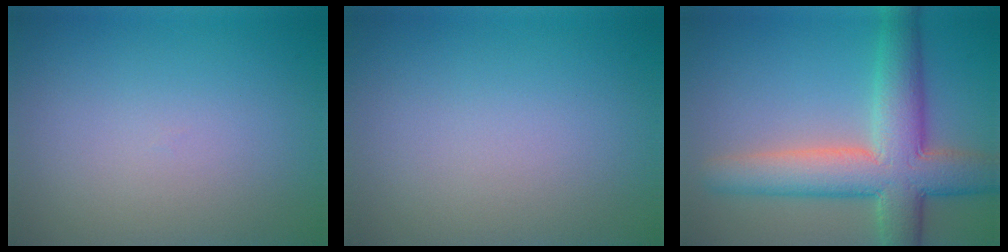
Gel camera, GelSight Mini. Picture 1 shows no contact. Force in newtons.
{"total": 0.0}
{"total": 8.8, "press": 8.8, "slide": 0.5}